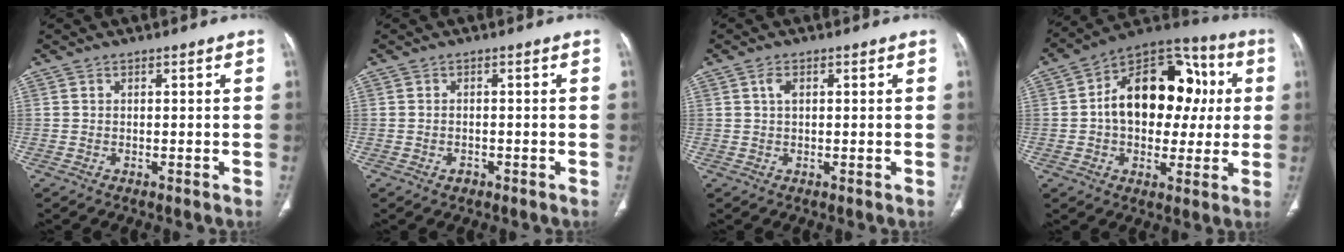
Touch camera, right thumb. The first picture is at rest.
{"total": 1.3, "force": [-0.7, 0.9, 0.5], "torque": [-0.007, 0.007, -0.008]}
{"total": 2.0, "force": [0.7, 1.1, 1.6], "torque": [-0.033, 0.006, 0.015]}
{"total": 21.2, "force": [2.2, 14.1, 15.6], "torque": [-0.188, 0.035, 0.030]}